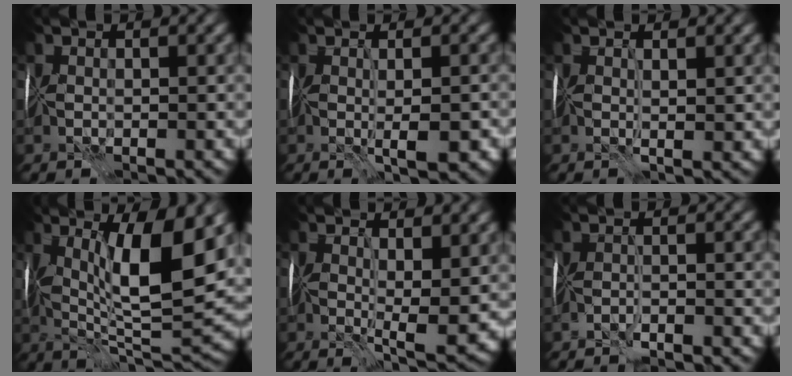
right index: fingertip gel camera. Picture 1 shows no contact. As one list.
[{"total": 4.0, "force": [-0.4, 0.8, 3.9], "torque": [-0.056, -0.002, -0.002]}, {"total": 1.7, "force": [0.6, 0.2, 1.6], "torque": [-0.024, -0.001, 0.008]}, {"total": 11.1, "force": [2.4, 2.9, 10.4], "torque": [-0.172, -0.003, 0.045]}, {"total": 5.5, "force": [1.0, 1.6, 5.2], "torque": [-0.089, -0.016, 0.021]}, {"total": 1.7, "force": [-1.6, 0.0, 0.6], "torque": [-0.007, -0.006, -0.032]}]